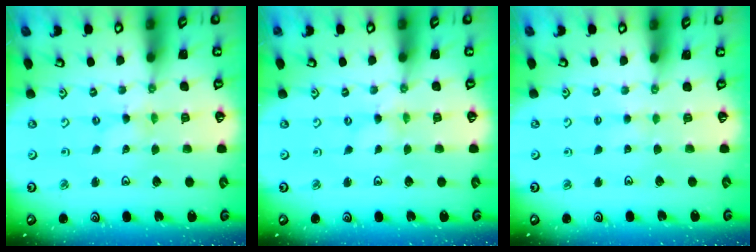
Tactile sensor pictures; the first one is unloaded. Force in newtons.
{"total": 0.0}
{"total": 1.8, "press": 1.7, "slide": 0.4}